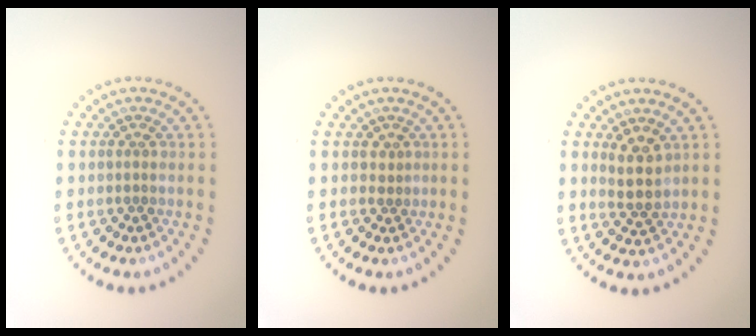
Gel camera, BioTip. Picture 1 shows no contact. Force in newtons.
{"total": 0.7, "press": 0.3, "slide": 0.6}
{"total": 2.5, "press": 2.2, "slide": 1.2}